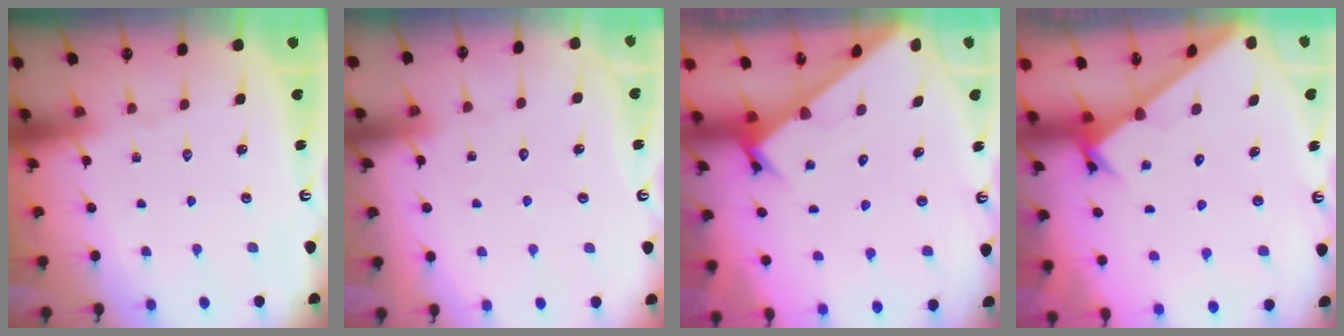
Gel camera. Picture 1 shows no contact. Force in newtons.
{"total": 6.0, "press": 6.0, "slide": 0.5}
{"total": 2.2, "press": 2.2, "slide": 0.1}
{"total": 1.9, "press": 1.9, "slide": 0.1}